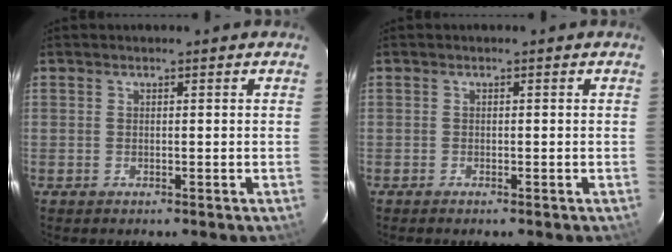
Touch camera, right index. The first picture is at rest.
{"total": 0.6, "force": [-0.5, 0.2, 0.3], "torque": [-0.007, -0.001, -0.011]}